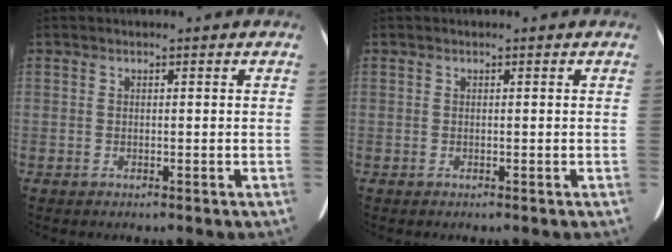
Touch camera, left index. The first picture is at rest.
{"total": 0.0}